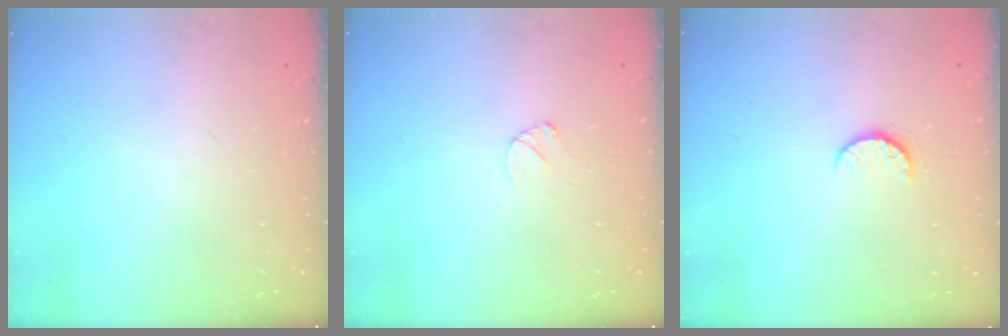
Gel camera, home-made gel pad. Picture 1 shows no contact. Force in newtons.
{"total": 2.8, "press": 2.8, "slide": 0.3}
{"total": 7.0, "press": 6.9, "slide": 0.5}